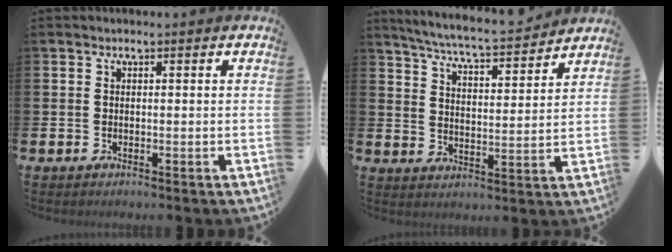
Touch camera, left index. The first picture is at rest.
{"total": 6.2, "force": [6.0, 0.1, 1.7], "torque": [-0.060, -0.045, 0.102]}